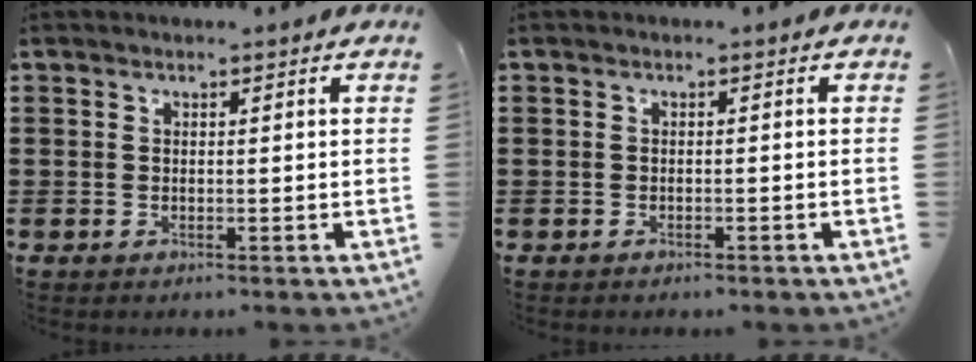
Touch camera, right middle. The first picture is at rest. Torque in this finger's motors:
{"motor_torque": [-0.17, -0.04, -0.07, -0.01]}